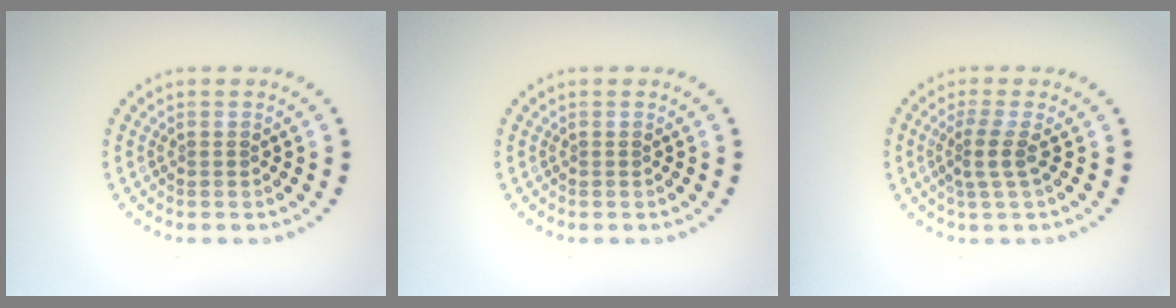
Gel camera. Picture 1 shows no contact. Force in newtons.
{"total": 0.0}
{"total": 2.2, "press": 1.4, "slide": 1.6}